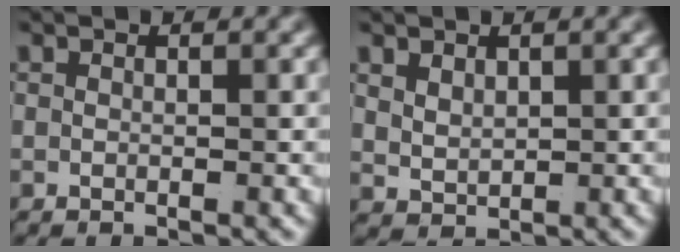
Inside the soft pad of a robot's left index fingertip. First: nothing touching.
{"total": 1.8, "force": [1.1, 1.0, 0.9], "torque": [-0.024, -0.012, 0.038]}